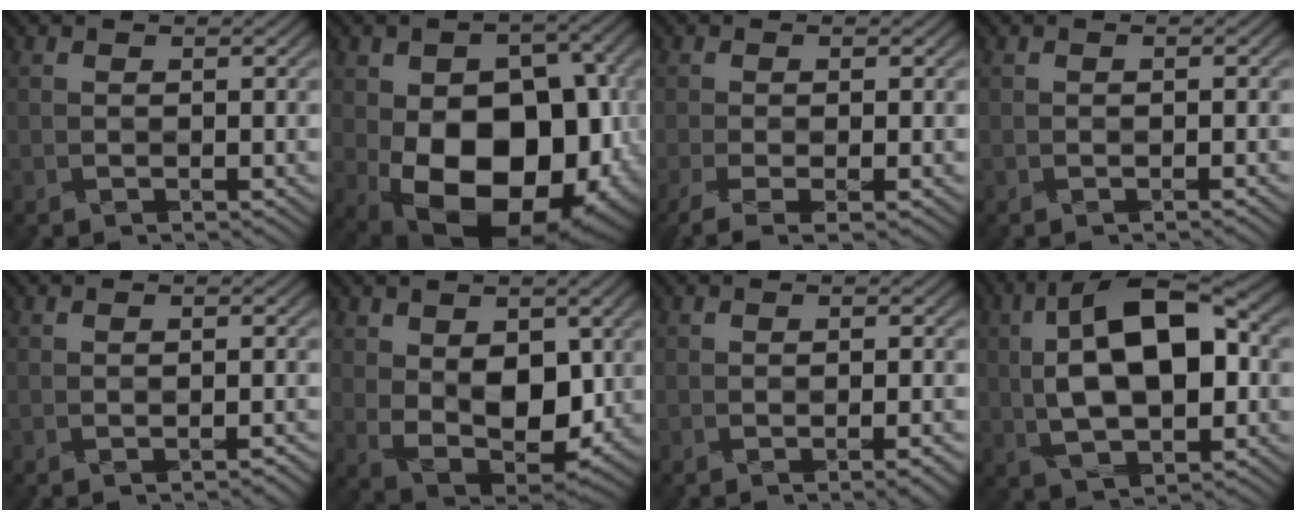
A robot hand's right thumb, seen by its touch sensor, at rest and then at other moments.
{"total": 17.9, "force": [-4.2, 11.6, 13.0], "torque": [-0.169, -0.034, -0.050]}
{"total": 3.3, "force": [-1.5, 0.6, 2.8], "torque": [-0.064, -0.007, -0.028]}
{"total": 0.7, "force": [-0.5, 0.0, 0.5], "torque": [-0.006, 0.006, -0.011]}
{"total": 1.3, "force": [-0.7, 0.3, 1.0], "torque": [-0.014, 0.004, -0.014]}
{"total": 9.4, "force": [0.8, 5.8, 7.3], "torque": [-0.138, -0.010, 0.016]}
{"total": 2.4, "force": [-1.1, 0.6, 2.0], "torque": [-0.028, 0.003, -0.017]}
{"total": 14.6, "force": [0.8, 7.5, 12.5], "torque": [-0.216, 0.020, 0.003]}